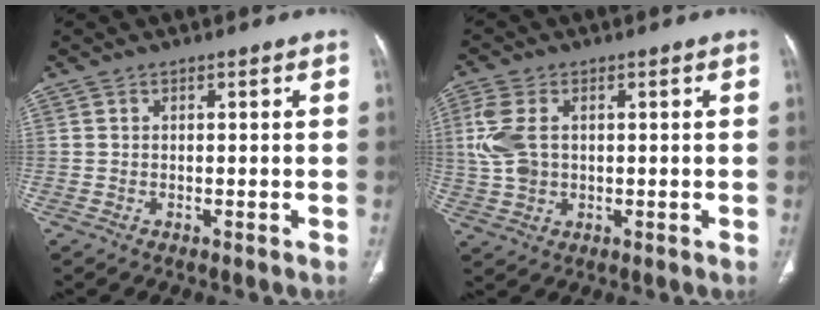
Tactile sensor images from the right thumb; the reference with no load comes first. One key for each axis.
{"total": 7.4, "fx": 1.2, "fy": 4.9, "fz": 5.4, "tx": -0.134, "ty": 0.006, "tz": 0.028}